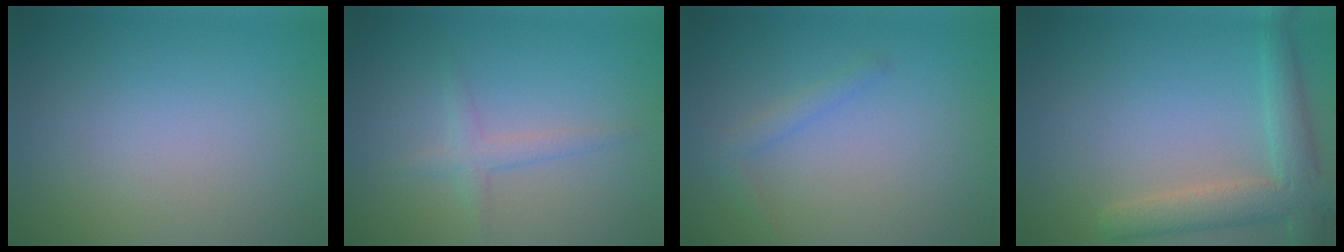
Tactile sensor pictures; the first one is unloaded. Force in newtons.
{"total": 1.7, "press": 1.7, "slide": 0.1}
{"total": 1.2, "press": 1.2, "slide": 0.1}
{"total": 4.6, "press": 4.6, "slide": 0.6}